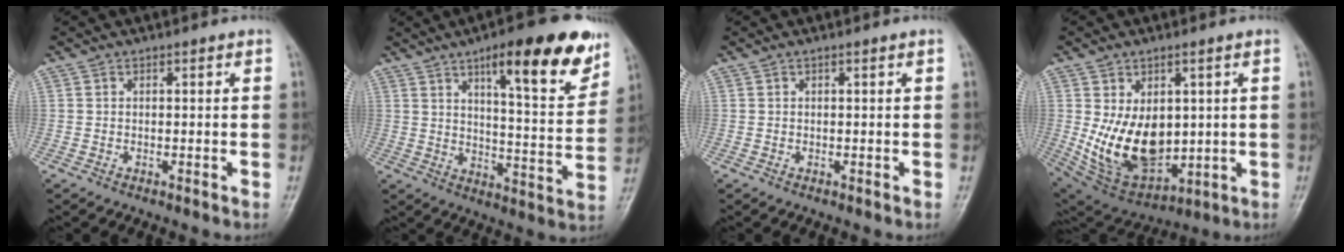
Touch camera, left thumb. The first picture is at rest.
{"total": 18.0, "force": [10.5, 4.7, 13.9], "torque": [-0.159, -0.050, 0.152]}
{"total": 0.0}
{"total": 15.0, "force": [0.6, 9.5, 11.6], "torque": [-0.166, -0.022, 0.043]}